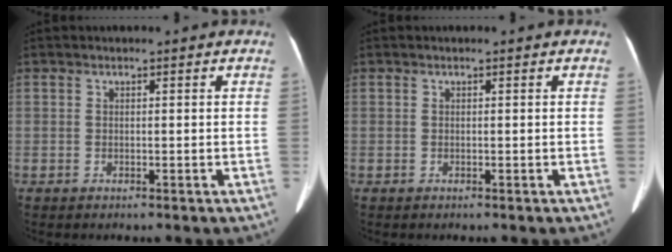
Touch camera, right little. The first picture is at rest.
{"total": 0.0}